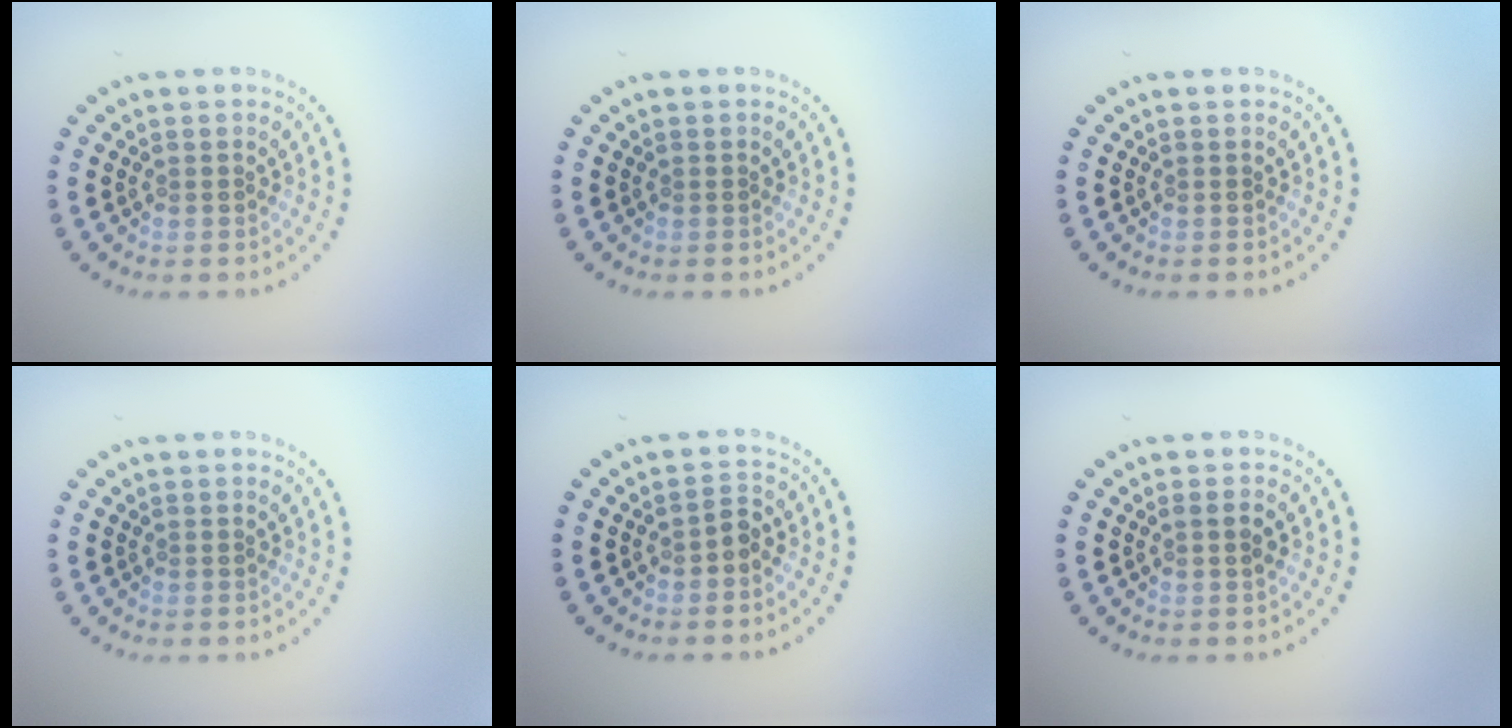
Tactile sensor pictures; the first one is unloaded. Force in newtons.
{"total": 0.0}
{"total": 0.0}
{"total": 0.0}
{"total": 1.1, "press": 1.0, "slide": 0.5}
{"total": 1.1, "press": 1.0, "slide": 0.5}